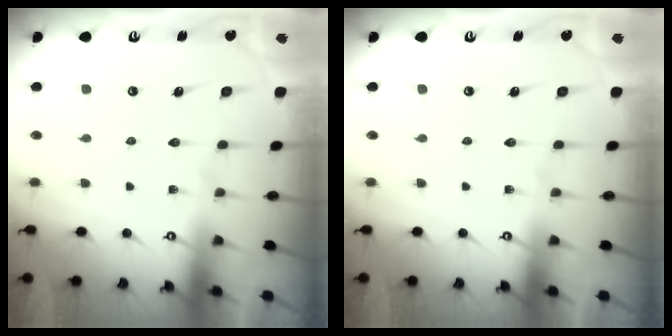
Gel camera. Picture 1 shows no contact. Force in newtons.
{"total": 0.0}